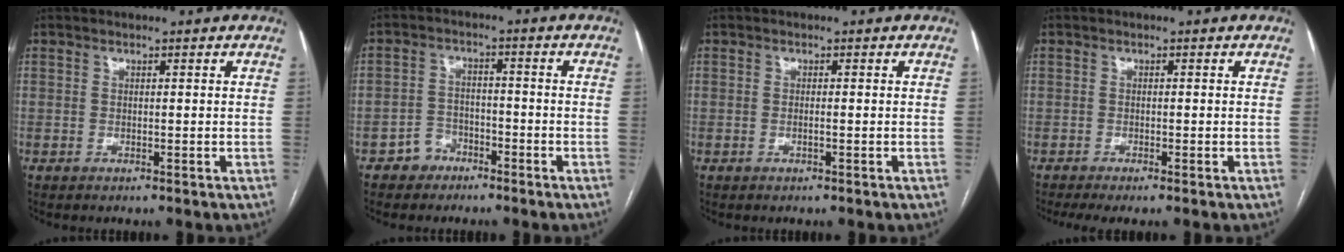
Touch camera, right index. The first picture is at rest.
{"total": 3.9, "force": [-2.7, 2.8, 0.5], "torque": [-0.005, 0.012, -0.047]}
{"total": 0.5, "force": [-0.2, -0.1, 0.5], "torque": [-0.012, -0.001, -0.003]}
{"total": 3.3, "force": [-2.5, 0.1, 2.2], "torque": [-0.035, -0.008, -0.040]}